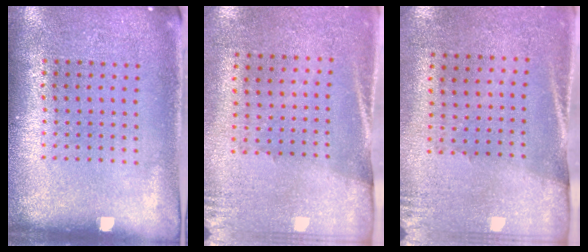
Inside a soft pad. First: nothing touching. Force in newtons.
{"total": 2.7, "press": 2.3, "slide": 1.4}
{"total": 2.7, "press": 2.3, "slide": 1.4}